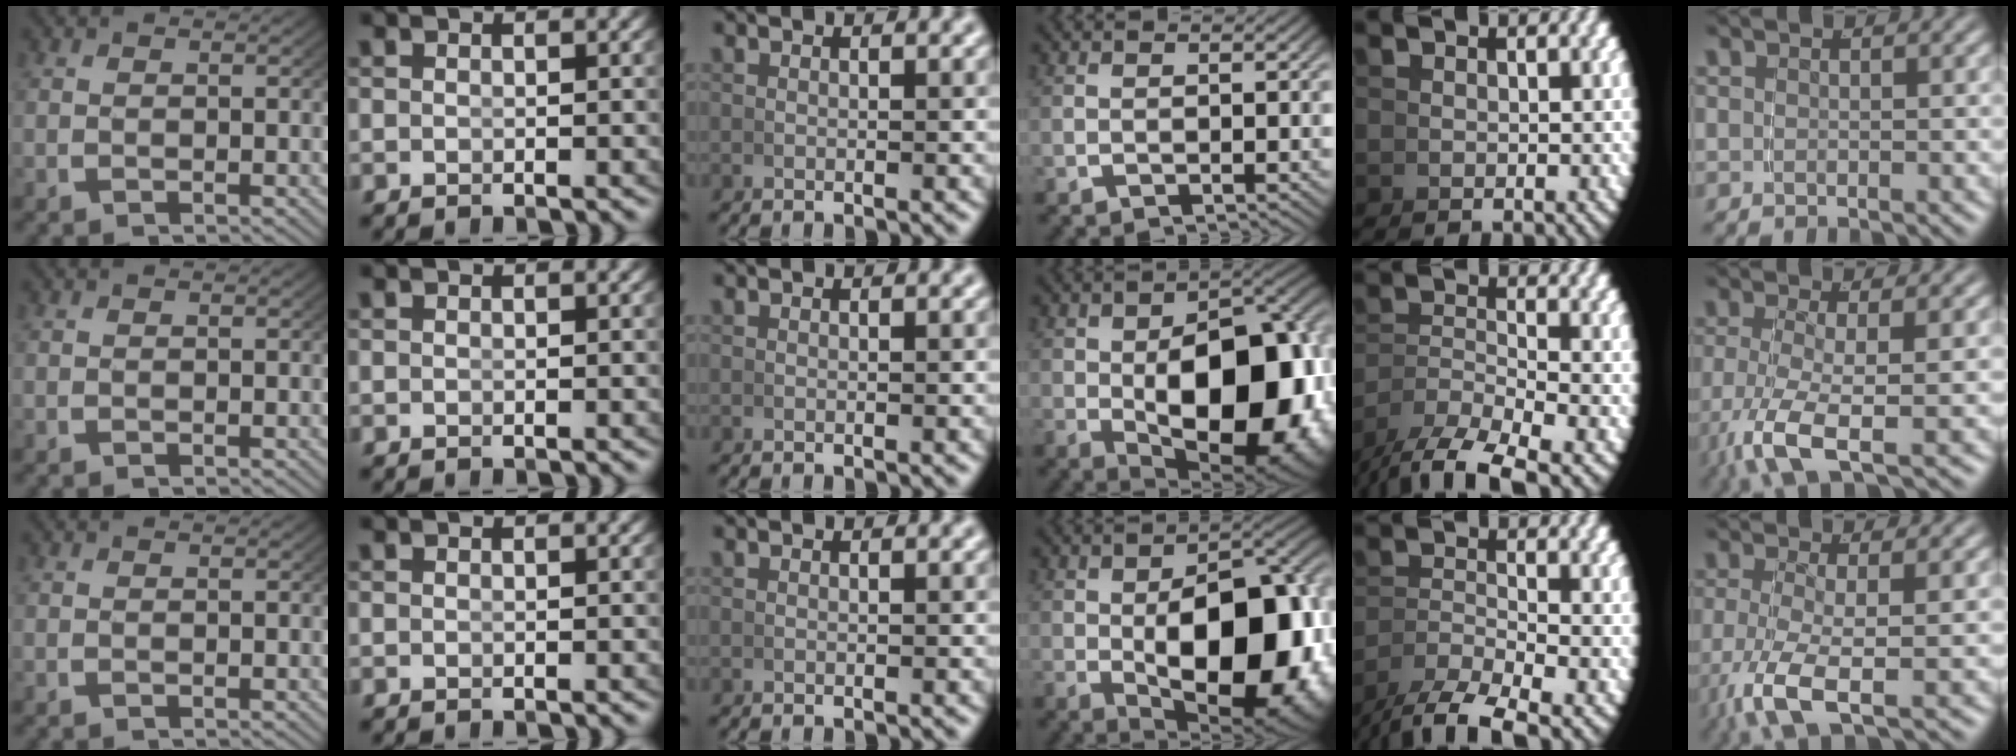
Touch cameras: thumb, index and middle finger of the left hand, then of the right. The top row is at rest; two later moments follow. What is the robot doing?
{"motion": "lift_and_place", "object": "bowl"}